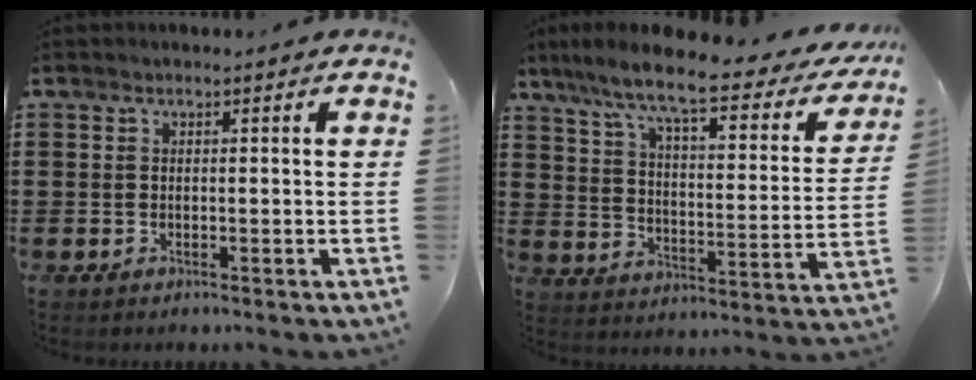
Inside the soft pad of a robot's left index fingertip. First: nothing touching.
{"total": 9.0, "force": [7.1, 0.6, 5.4], "torque": [-0.132, -0.042, 0.114]}